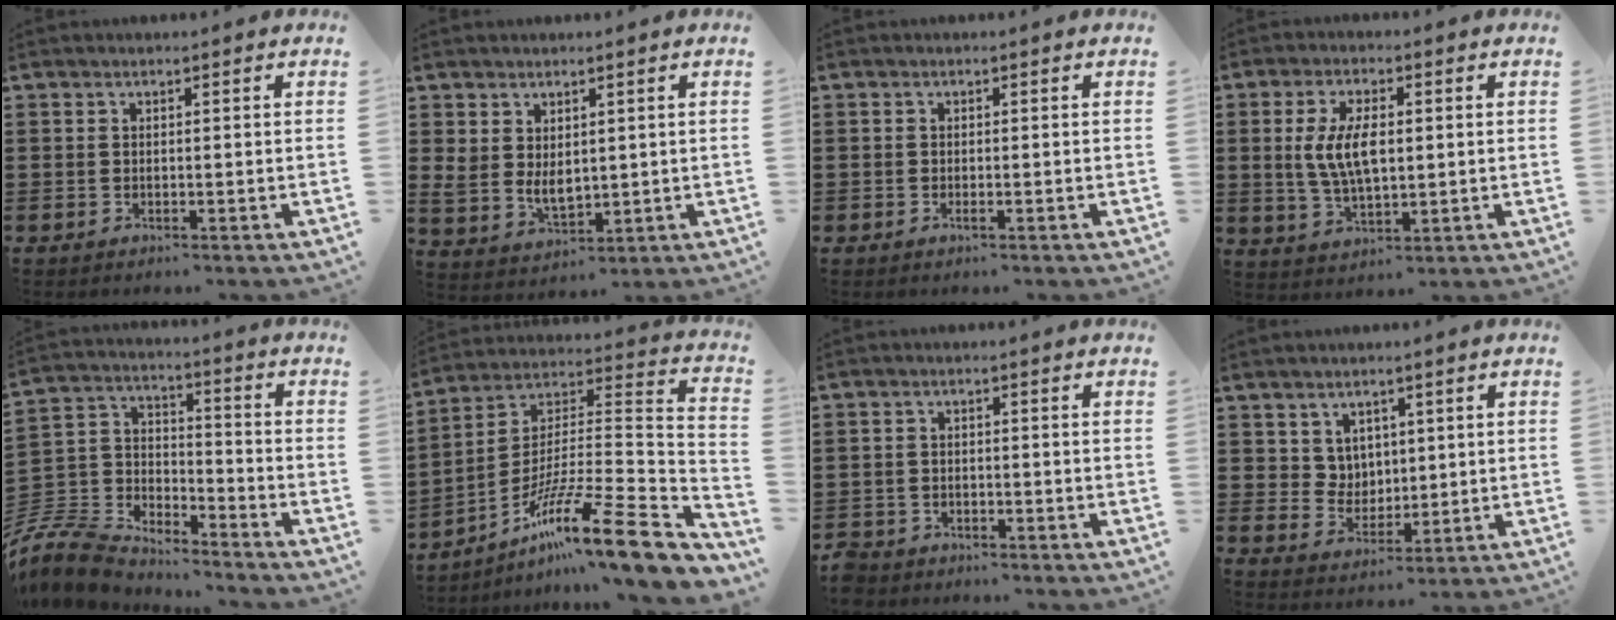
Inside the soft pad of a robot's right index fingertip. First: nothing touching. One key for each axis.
{"total": 4.1, "fx": 1.6, "fy": 2.8, "fz": 2.6, "tx": -0.057, "ty": 0.003, "tz": 0.032}
{"total": 0.6, "fx": -0.4, "fy": 0.2, "fz": 0.3, "tx": -0.009, "ty": -0.003, "tz": -0.007}
{"total": 7.4, "fx": 0.5, "fy": 3.4, "fz": 6.6, "tx": -0.141, "ty": 0.006, "tz": 0.005}
{"total": 8.1, "fx": -7.6, "fy": 2.7, "fz": 1.4, "tx": -0.077, "ty": -0.008, "tz": -0.162}
{"total": 16.3, "fx": -9.8, "fy": 1.7, "fz": 12.9, "tx": -0.201, "ty": 0.003, "tz": -0.174}
{"total": 2.5, "fx": -2.3, "fy": 0.9, "fz": 0.1, "tx": -0.016, "ty": 0.000, "tz": -0.052}
{"total": 4.3, "fx": 2.4, "fy": 3.5, "fz": 0.7, "tx": -0.032, "ty": 0.006, "tz": 0.045}